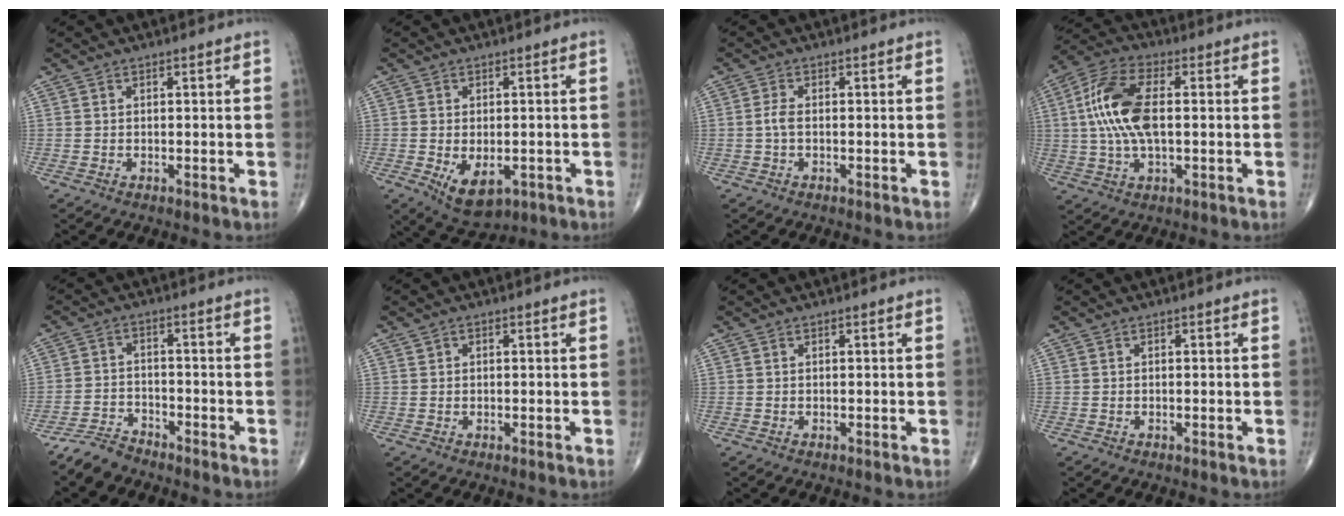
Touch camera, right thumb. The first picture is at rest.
{"total": 7.6, "force": [-2.3, 4.4, 5.7], "torque": [-0.082, -0.004, -0.024]}
{"total": 1.8, "force": [-0.3, 0.8, 1.6], "torque": [-0.036, 0.000, -0.008]}
{"total": 13.5, "force": [1.0, 6.2, 11.9], "torque": [-0.254, 0.018, 0.016]}
{"total": 4.5, "force": [-4.2, 1.5, 0.5], "torque": [-0.009, 0.015, -0.086]}
{"total": 0.7, "force": [0.2, 0.6, 0.3], "torque": [-0.001, 0.001, 0.002]}
{"total": 0.0}
{"total": 0.0}